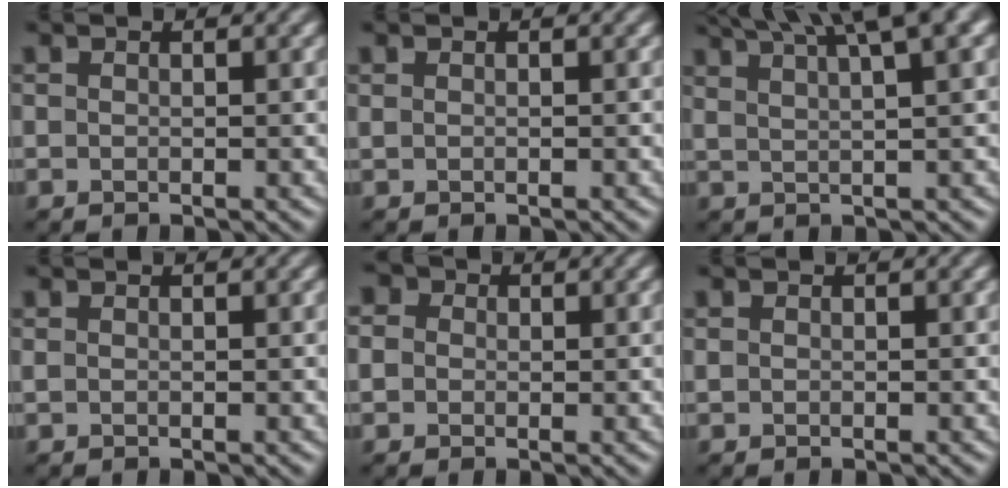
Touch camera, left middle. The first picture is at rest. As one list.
[{"total": 0.0}, {"total": 8.3, "force": [5.5, 1.8, 6.0], "torque": [-0.072, 0.032, 0.064]}, {"total": 0.0}, {"total": 6.0, "force": [1.5, 5.2, 2.4], "torque": [-0.045, 0.031, -0.003]}, {"total": 0.0}]